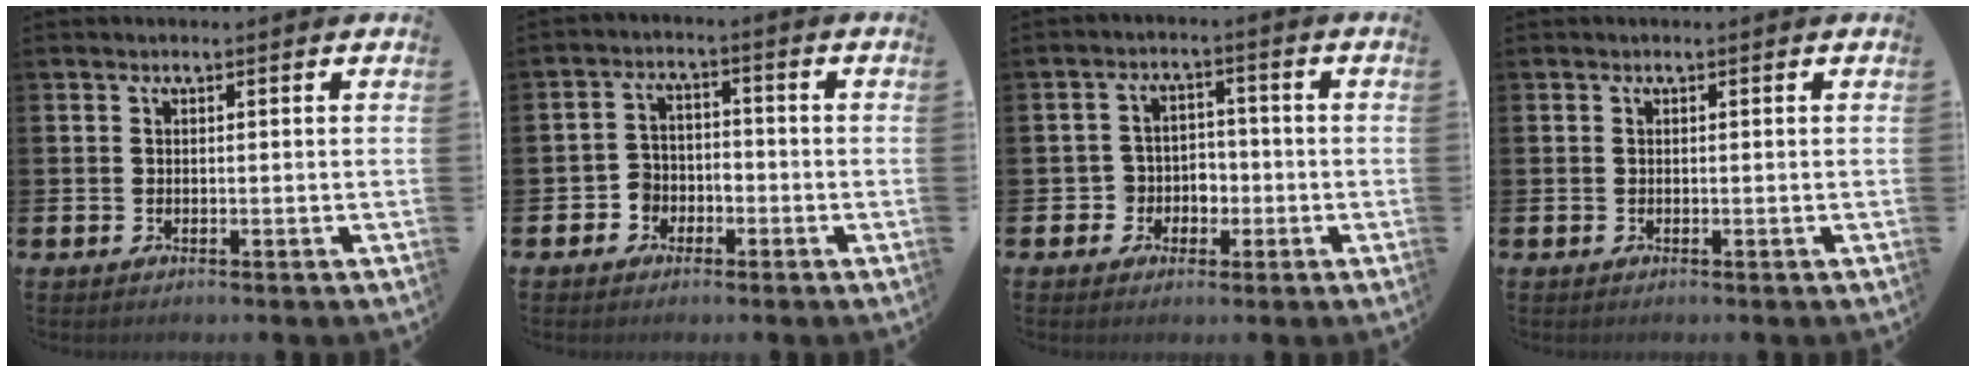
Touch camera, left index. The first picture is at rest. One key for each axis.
{"total": 3.3, "fx": -2.1, "fy": 2.5, "fz": 0.4, "tx": -0.017, "ty": 0.003, "tz": -0.048}
{"total": 3.8, "fx": -1.3, "fy": 3.6, "fz": 0.3, "tx": -0.015, "ty": 0.004, "tz": -0.035}
{"total": 0.0}